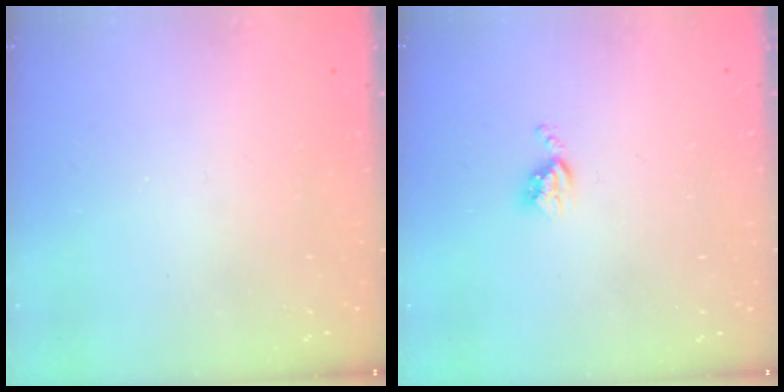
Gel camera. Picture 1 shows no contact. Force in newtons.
{"total": 4.5, "press": 4.5, "slide": 0.6}